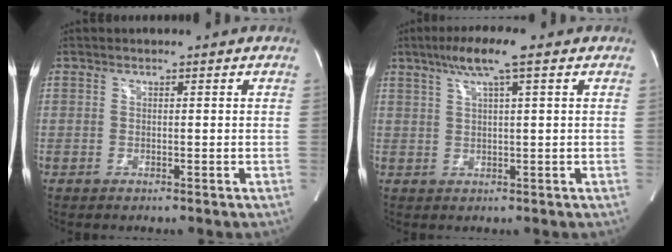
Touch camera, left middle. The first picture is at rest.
{"total": 6.1, "force": [3.4, -0.2, 5.1], "torque": [-0.098, 0.015, 0.061]}